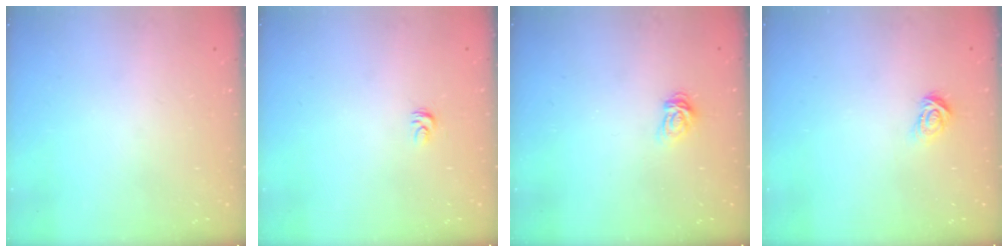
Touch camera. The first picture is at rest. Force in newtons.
{"total": 2.7, "press": 2.7, "slide": 0.2}
{"total": 6.2, "press": 6.2, "slide": 0.4}
{"total": 3.3, "press": 3.3, "slide": 0.4}